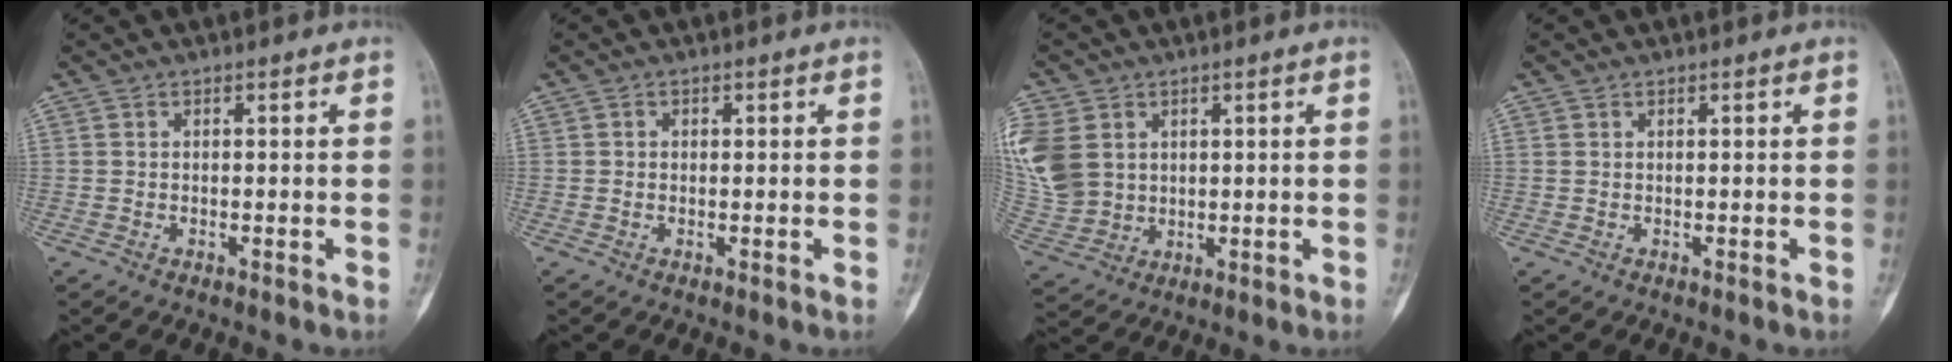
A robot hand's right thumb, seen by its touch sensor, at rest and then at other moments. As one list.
[{"total": 0.7, "force": [0.1, 0.6, 0.3], "torque": [0.000, 0.002, -0.001]}, {"total": 16.3, "force": [4.0, 13.2, 8.7], "torque": [-0.224, 0.012, 0.099]}, {"total": 0.0}]